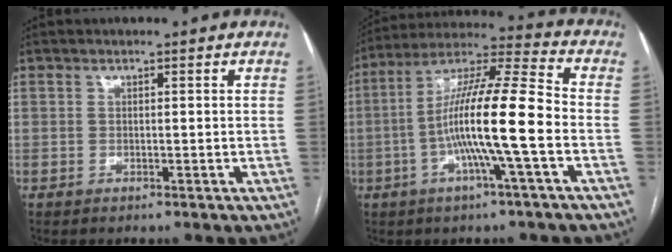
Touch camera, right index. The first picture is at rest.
{"total": 15.3, "force": [-3.2, 0.0, 14.9], "torque": [-0.271, 0.009, -0.068]}